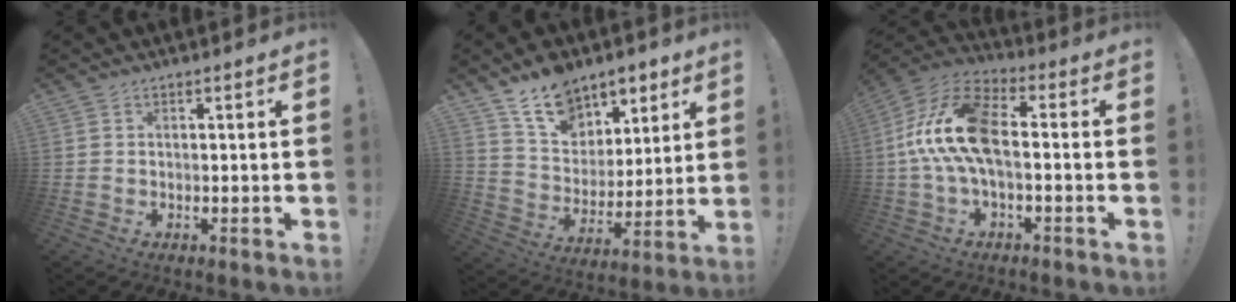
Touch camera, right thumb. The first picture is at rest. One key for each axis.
{"total": 15.6, "fx": 11.0, "fy": 9.9, "fz": 5.1, "tx": -0.083, "ty": -0.074, "tz": 0.208}
{"total": 15.7, "fx": -0.4, "fy": 7.6, "fz": 13.8, "tx": -0.273, "ty": 0.013, "tz": -0.005}